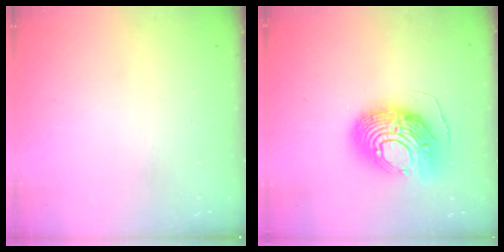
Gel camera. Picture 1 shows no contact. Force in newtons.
{"total": 16.9, "press": 16.8, "slide": 1.6}